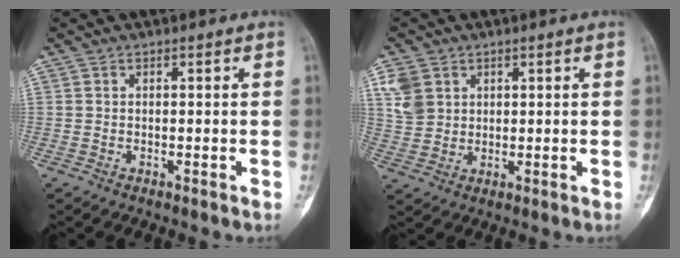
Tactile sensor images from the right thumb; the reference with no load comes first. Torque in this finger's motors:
{"motor_torque": [-0.73, 1.04, 0.18, 0.00, 0.01]}